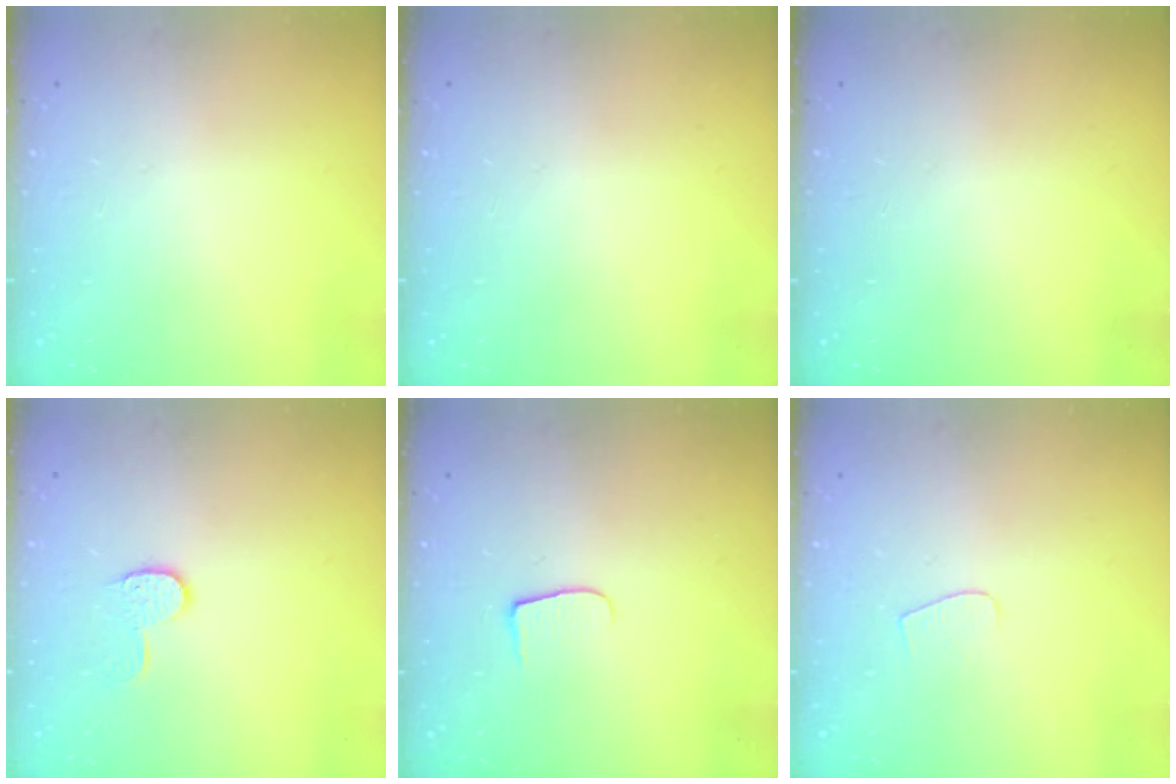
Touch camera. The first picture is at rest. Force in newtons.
{"total": 0.0}
{"total": 0.0}
{"total": 6.9, "press": 6.9, "slide": 0.1}
{"total": 6.0, "press": 6.0, "slide": 0.6}
{"total": 3.7, "press": 3.7, "slide": 0.3}